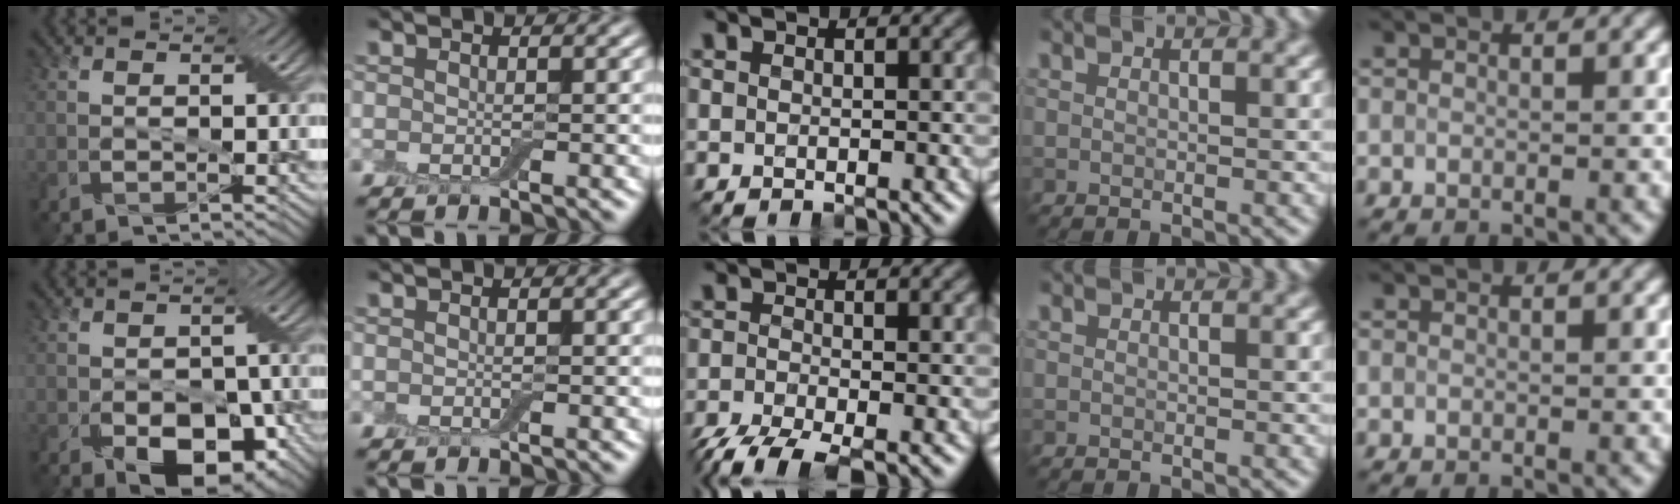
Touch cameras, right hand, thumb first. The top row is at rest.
{"thumb": {"total": 9.3, "force": [-3.7, 5.8, 6.1], "torque": [-0.095, -0.026, -0.047]}, "middle": {"total": 4.6, "force": [-3.5, 1.1, 2.8], "torque": [-0.057, -0.015, -0.074]}}